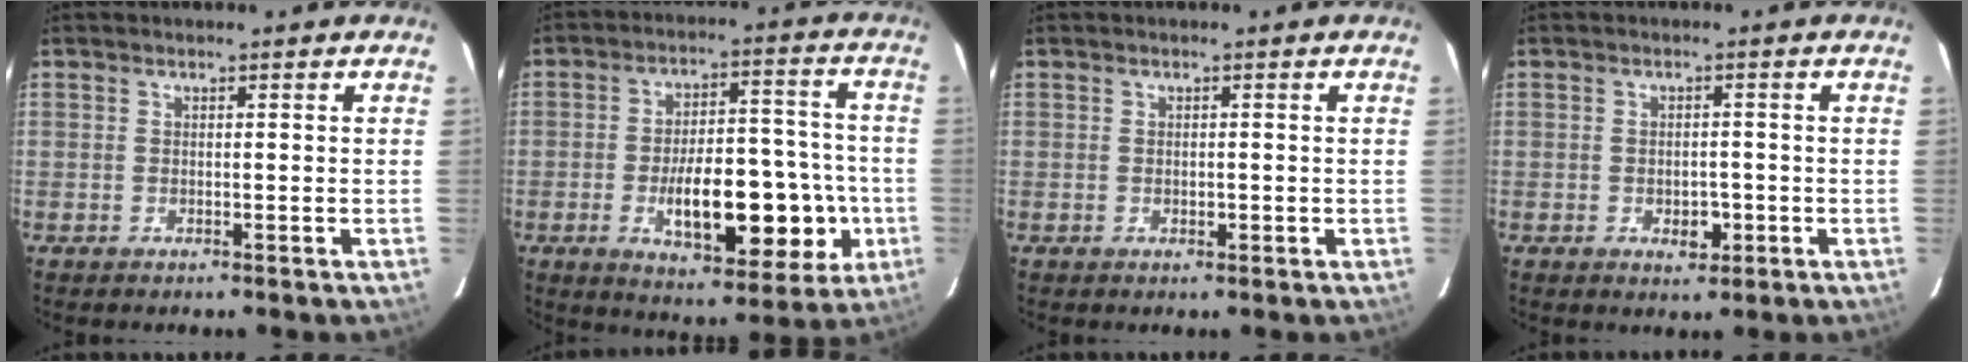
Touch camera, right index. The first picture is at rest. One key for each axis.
{"total": 16.7, "fx": -4.5, "fy": 6.6, "fz": 14.7, "tx": -0.211, "ty": 0.020, "tz": -0.057}
{"total": 0.8, "fx": -0.2, "fy": 0.4, "fz": 0.6, "tx": -0.009, "ty": 0.000, "tz": -0.001}
{"total": 2.9, "fx": -1.0, "fy": 1.7, "fz": 2.1, "tx": -0.028, "ty": 0.003, "tz": -0.009}